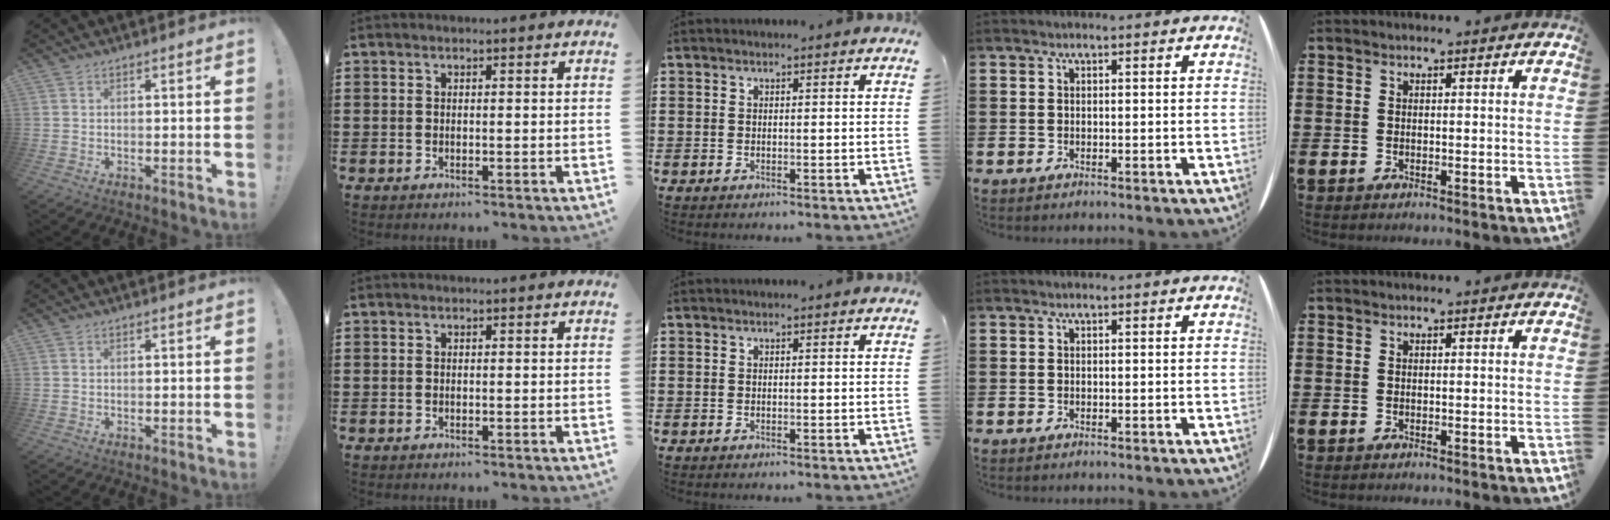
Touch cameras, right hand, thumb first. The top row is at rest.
{}